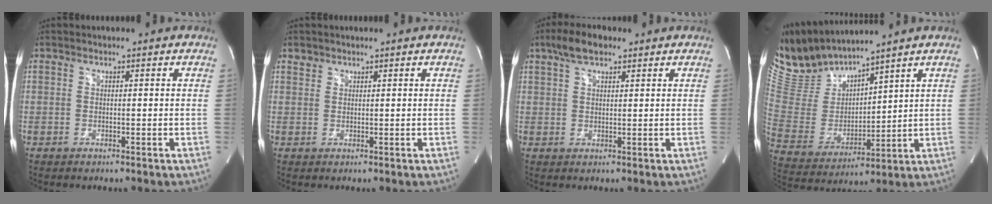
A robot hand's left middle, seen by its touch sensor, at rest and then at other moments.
{"total": 1.1, "force": [0.9, 0.7, -0.1], "torque": [0.009, 0.005, 0.013]}
{"total": 5.4, "force": [3.6, 2.0, 3.5], "torque": [-0.074, 0.017, 0.066]}
{"total": 12.5, "force": [11.9, 1.5, 3.7], "torque": [-0.093, 0.001, 0.257]}